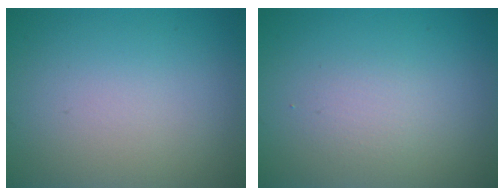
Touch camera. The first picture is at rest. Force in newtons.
{"total": 1.4, "press": 1.4, "slide": 0.1}